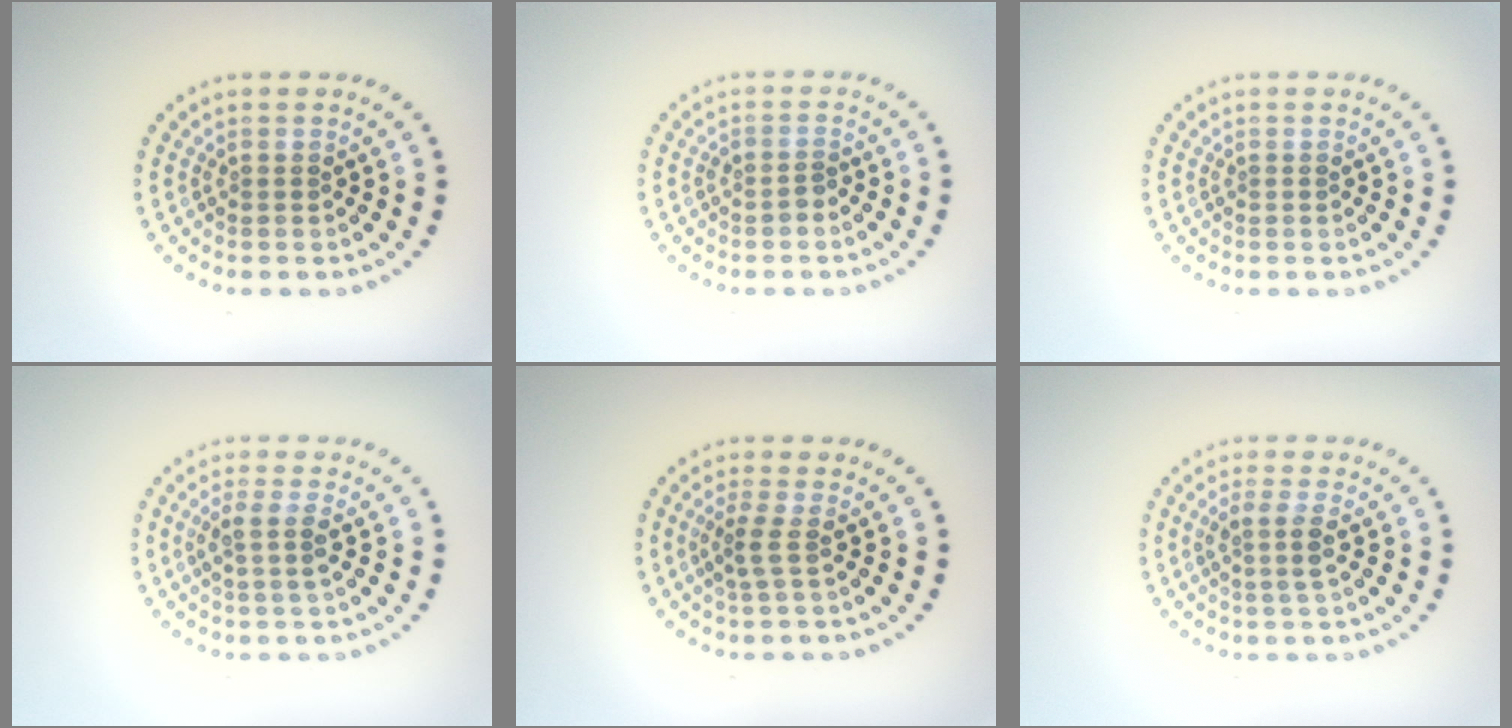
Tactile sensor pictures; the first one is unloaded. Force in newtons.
{"total": 1.0, "press": 0.8, "slide": 0.5}
{"total": 0.0}
{"total": 1.9, "press": 1.5, "slide": 1.2}
{"total": 1.7, "press": 1.1, "slide": 1.3}
{"total": 2.0, "press": 1.6, "slide": 1.1}